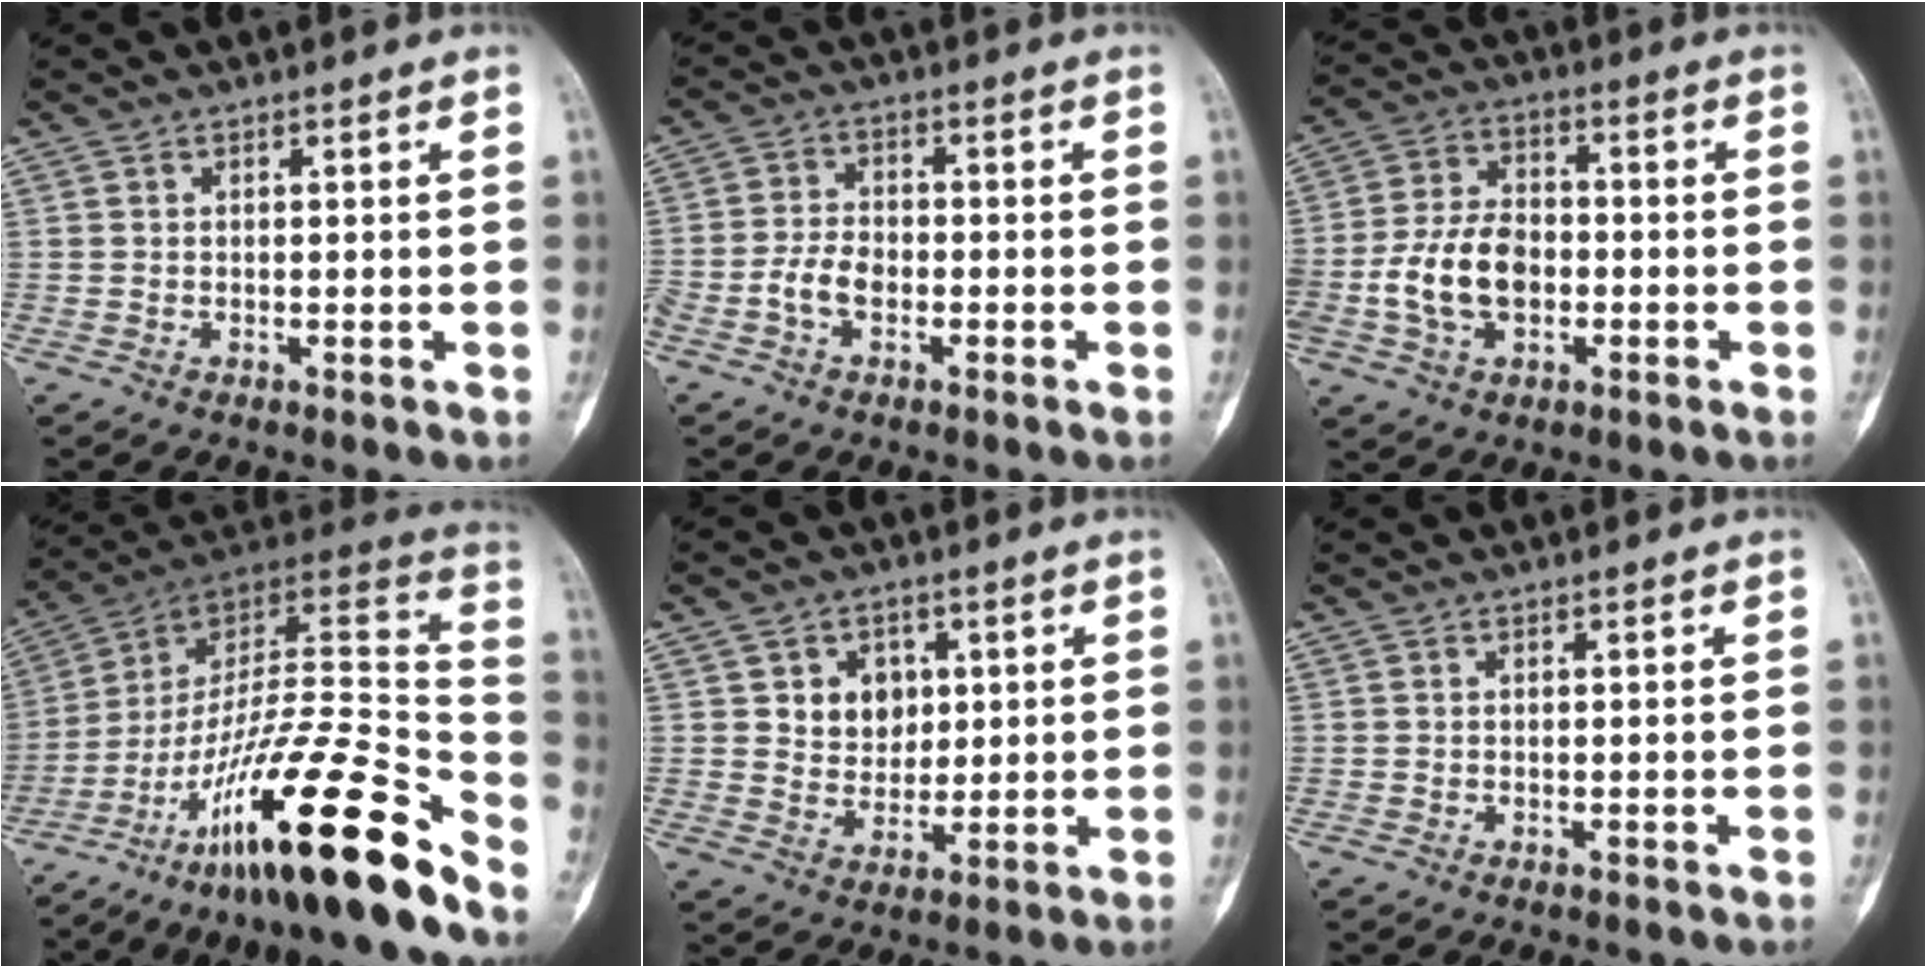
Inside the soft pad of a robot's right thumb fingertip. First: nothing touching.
{"total": 4.7, "force": [-1.9, 2.9, 3.1], "torque": [-0.057, 0.020, -0.041]}
{"total": 11.7, "force": [-2.4, 8.0, 8.2], "torque": [-0.144, 0.028, -0.048]}
{"total": 31.0, "force": [-20.2, 5.6, 22.8], "torque": [-0.310, 0.089, -0.335]}
{"total": 6.8, "force": [2.0, 5.6, 3.3], "torque": [-0.018, -0.009, 0.037]}
{"total": 0.0}